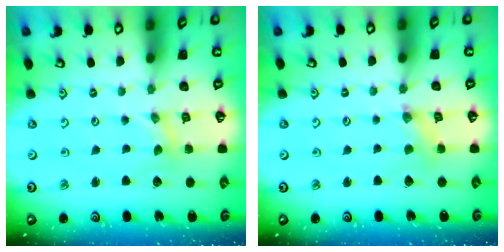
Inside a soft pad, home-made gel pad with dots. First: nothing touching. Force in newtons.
{"total": 0.9, "press": 0.9, "slide": 0.3}